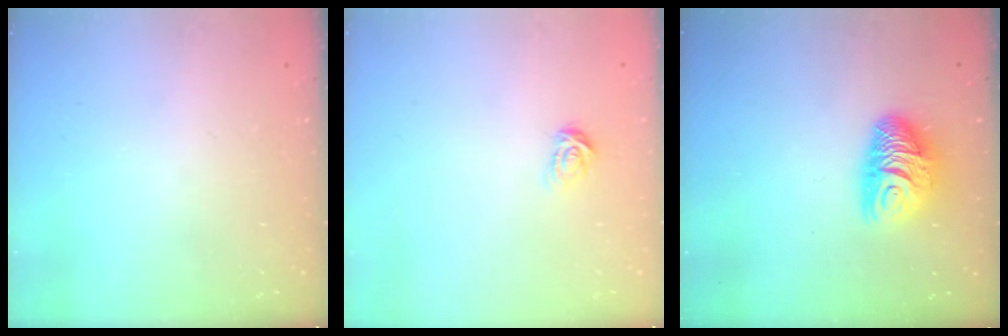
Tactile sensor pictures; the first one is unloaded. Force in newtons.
{"total": 3.4, "press": 3.4, "slide": 0.4}
{"total": 9.9, "press": 9.9, "slide": 0.3}